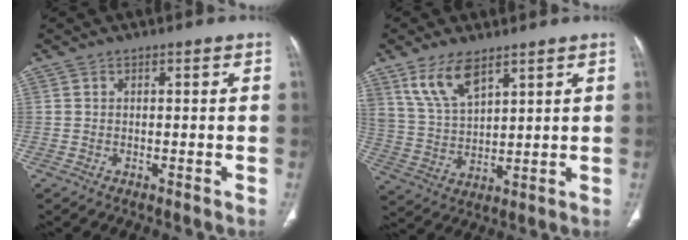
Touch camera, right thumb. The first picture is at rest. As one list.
[{"total": 9.5, "force": [6.1, 4.0, 6.0], "torque": [-0.111, -0.027, 0.132]}]